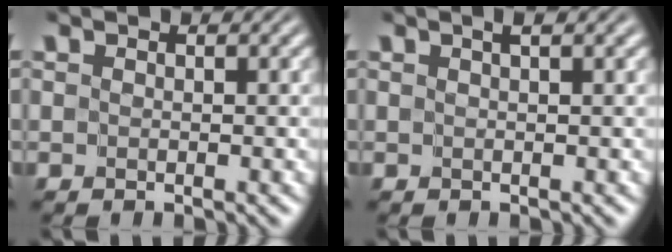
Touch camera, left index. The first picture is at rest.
{"total": 1.5, "force": [0.9, 0.1, 1.2], "torque": [-0.012, -0.005, 0.010]}